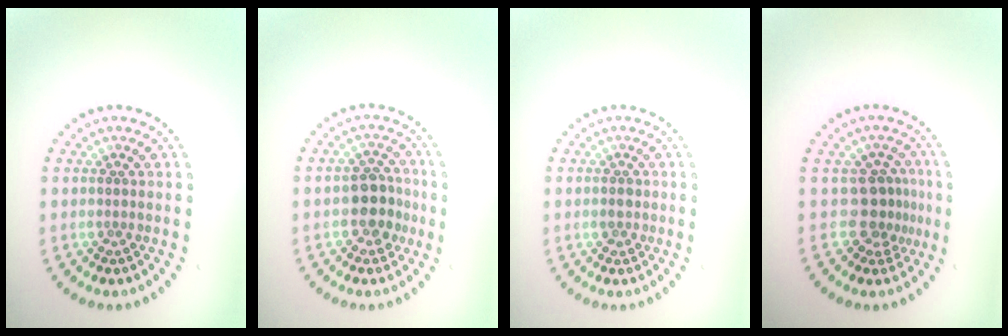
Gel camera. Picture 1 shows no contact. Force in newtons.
{"total": 3.6, "press": 3.4, "slide": 1.1}
{"total": 1.1, "press": 1.0, "slide": 0.2}
{"total": 2.8, "press": 1.9, "slide": 2.1}